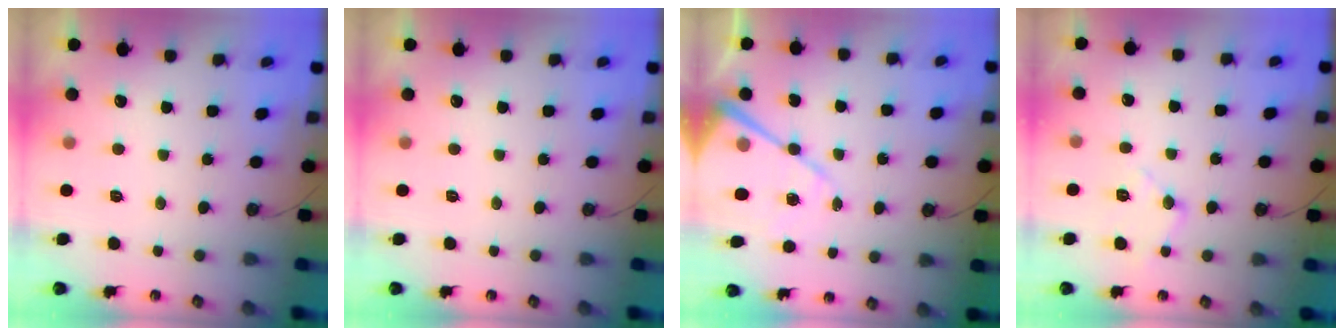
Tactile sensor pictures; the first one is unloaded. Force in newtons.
{"total": 0.0}
{"total": 14.5, "press": 14.4, "slide": 1.1}
{"total": 10.2, "press": 10.2, "slide": 0.7}